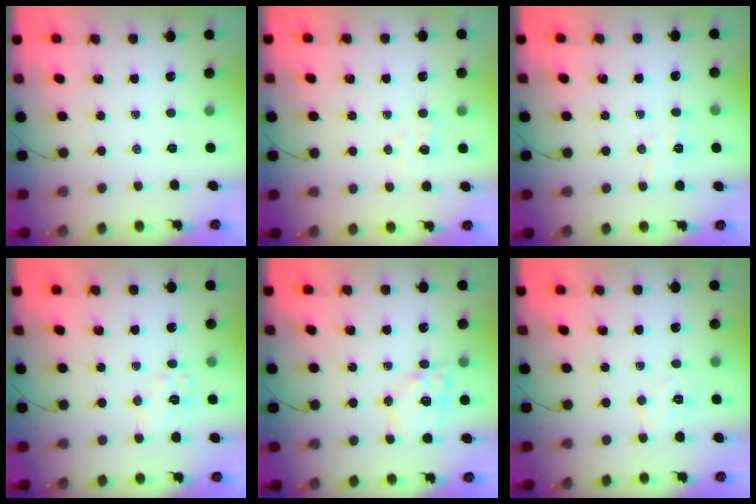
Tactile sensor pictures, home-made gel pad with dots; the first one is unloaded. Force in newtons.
{"total": 3.3, "press": 3.2, "slide": 0.8}
{"total": 4.4, "press": 4.3, "slide": 1.2}
{"total": 6.1, "press": 6.1, "slide": 0.6}
{"total": 11.3, "press": 11.1, "slide": 1.8}
{"total": 5.3, "press": 5.2, "slide": 1.1}